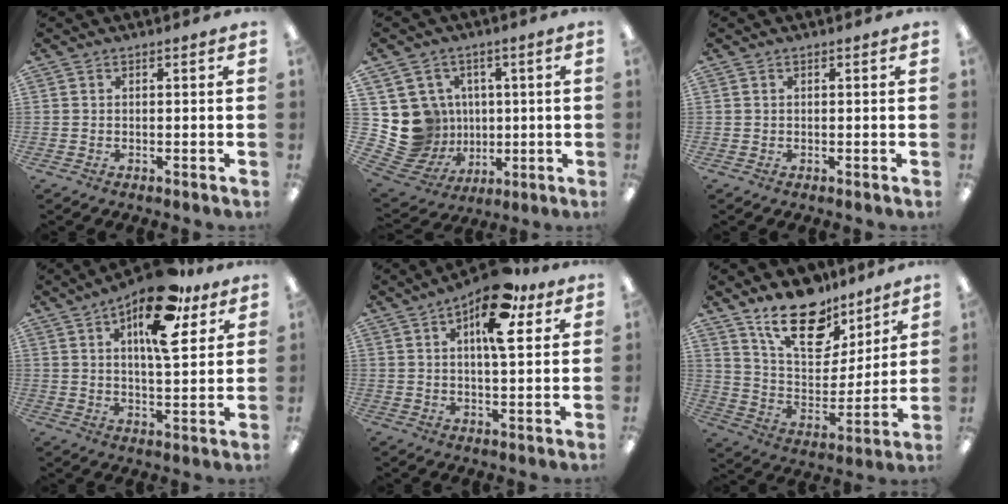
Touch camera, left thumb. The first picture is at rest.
{"total": 11.7, "force": [1.2, 11.4, 2.3], "torque": [-0.081, -0.012, 0.040]}
{"total": 0.0}
{"total": 17.1, "force": [9.6, 6.6, 12.5], "torque": [-0.187, -0.038, 0.154]}
{"total": 14.7, "force": [7.4, 6.0, 11.2], "torque": [-0.163, -0.023, 0.118]}
{"total": 18.6, "force": [13.3, 9.1, 9.3], "torque": [-0.149, -0.080, 0.236]}